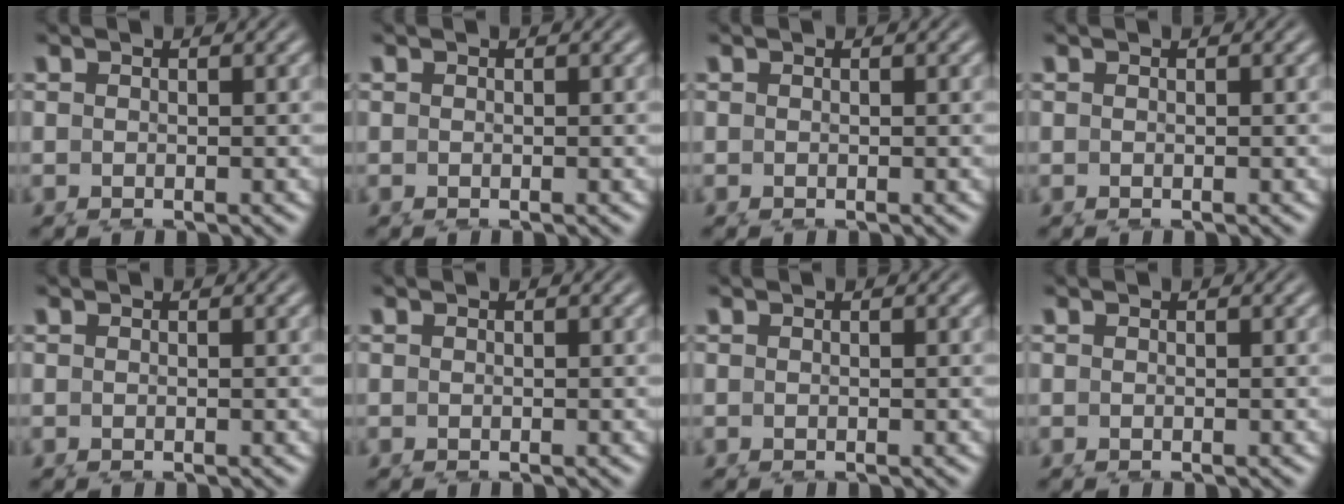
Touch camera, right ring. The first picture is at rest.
{"total": 0.0}
{"total": 0.0}
{"total": 0.0}
{"total": 0.0}
{"total": 0.0}
{"total": 0.0}
{"total": 0.0}